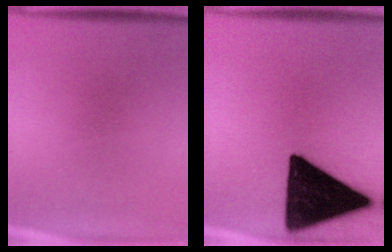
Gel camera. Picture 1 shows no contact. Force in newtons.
{"total": 19.4}